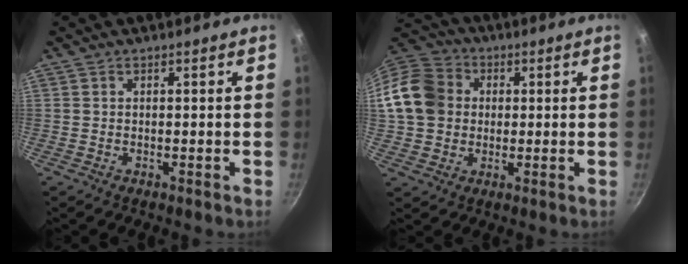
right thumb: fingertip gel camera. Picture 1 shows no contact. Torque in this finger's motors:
{"motor_torque": [1.02, 1.19, 0.97, -0.16, 0.13]}